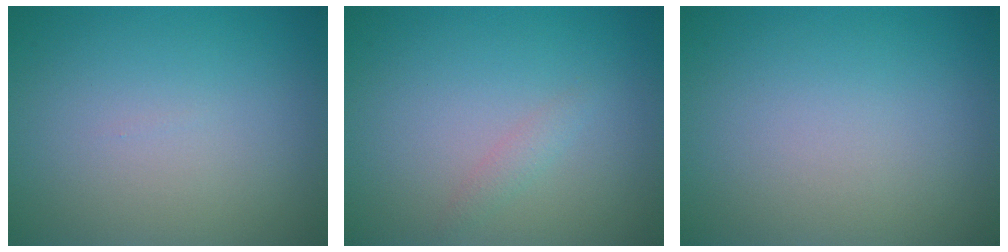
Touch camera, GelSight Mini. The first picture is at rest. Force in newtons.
{"total": 0.9, "press": 0.9, "slide": 0.0}
{"total": 0.0}